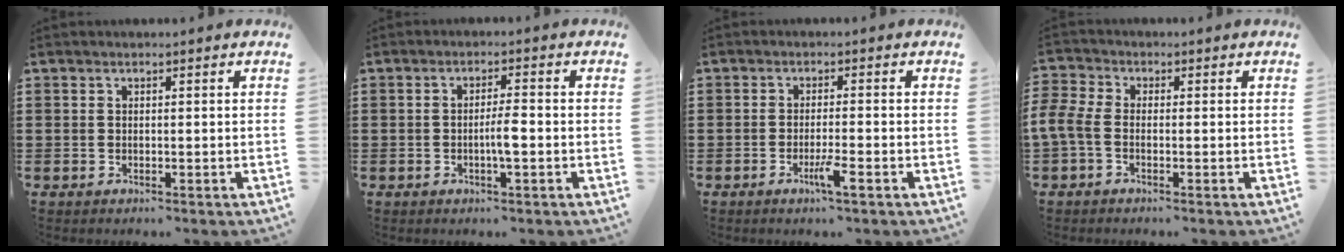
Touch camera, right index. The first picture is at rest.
{"total": 3.5, "force": [-0.9, 0.5, 3.3], "torque": [-0.066, -0.002, -0.018]}
{"total": 3.5, "force": [-1.9, 0.0, 3.0], "torque": [-0.054, -0.010, -0.034]}
{"total": 3.4, "force": [-1.3, 1.7, 2.7], "torque": [-0.077, -0.006, -0.031]}